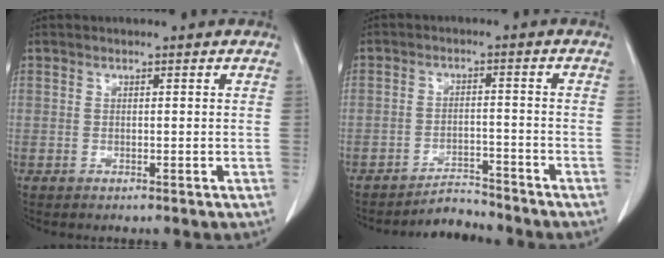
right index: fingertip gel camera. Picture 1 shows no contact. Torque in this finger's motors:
{"motor_torque": [-1.04, -0.75, -0.45, -0.13]}